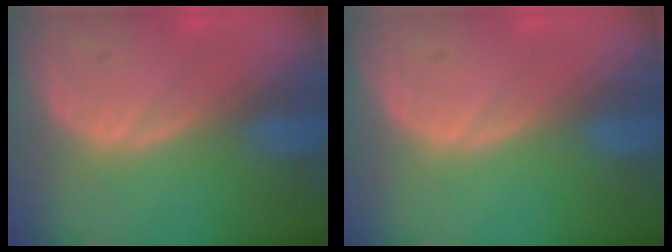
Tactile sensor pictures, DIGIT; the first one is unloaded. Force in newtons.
{"total": 0.0}